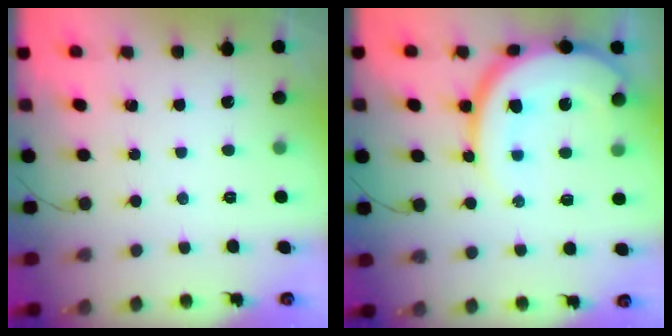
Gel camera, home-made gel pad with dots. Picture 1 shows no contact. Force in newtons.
{"total": 15.2, "press": 15.1, "slide": 1.6}